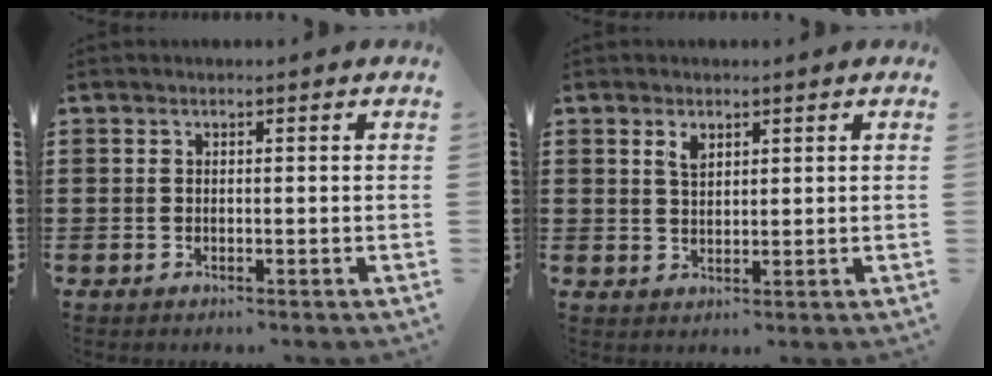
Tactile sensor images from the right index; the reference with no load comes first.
{"total": 2.2, "force": [1.4, 1.1, 1.2], "torque": [-0.029, 0.004, 0.025]}